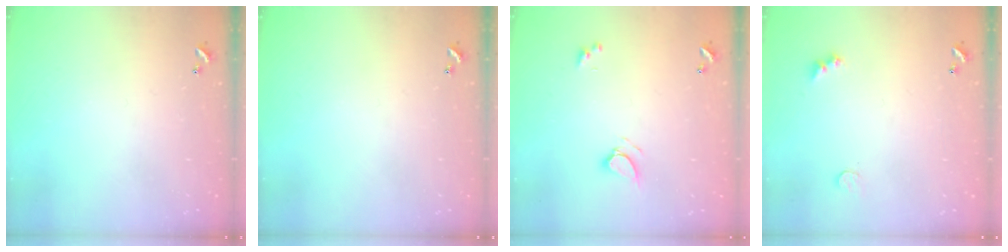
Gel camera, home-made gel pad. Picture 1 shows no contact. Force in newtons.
{"total": 0.0}
{"total": 3.9, "press": 3.8, "slide": 0.5}
{"total": 6.5, "press": 6.4, "slide": 1.0}